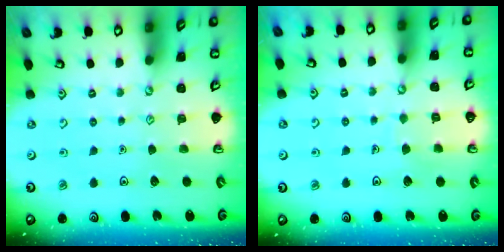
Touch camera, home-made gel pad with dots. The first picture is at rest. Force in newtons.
{"total": 3.9, "press": 3.9, "slide": 0.3}